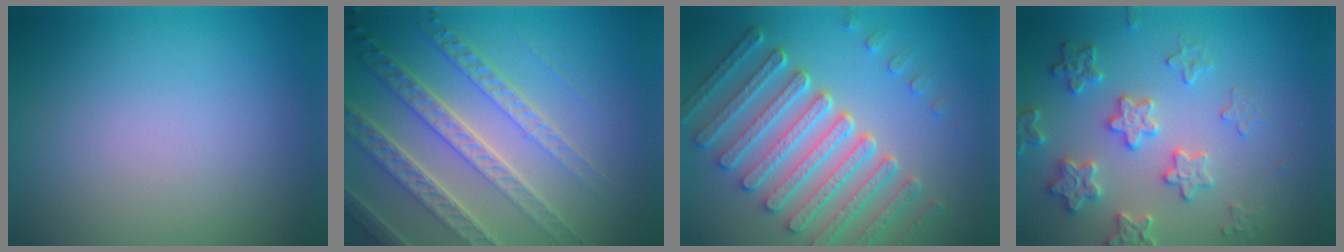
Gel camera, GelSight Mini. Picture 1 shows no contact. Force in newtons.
{"total": 8.0, "press": 5.4, "slide": 5.9}
{"total": 8.4, "press": 6.4, "slide": 5.4}
{"total": 3.8, "press": 3.7, "slide": 0.8}